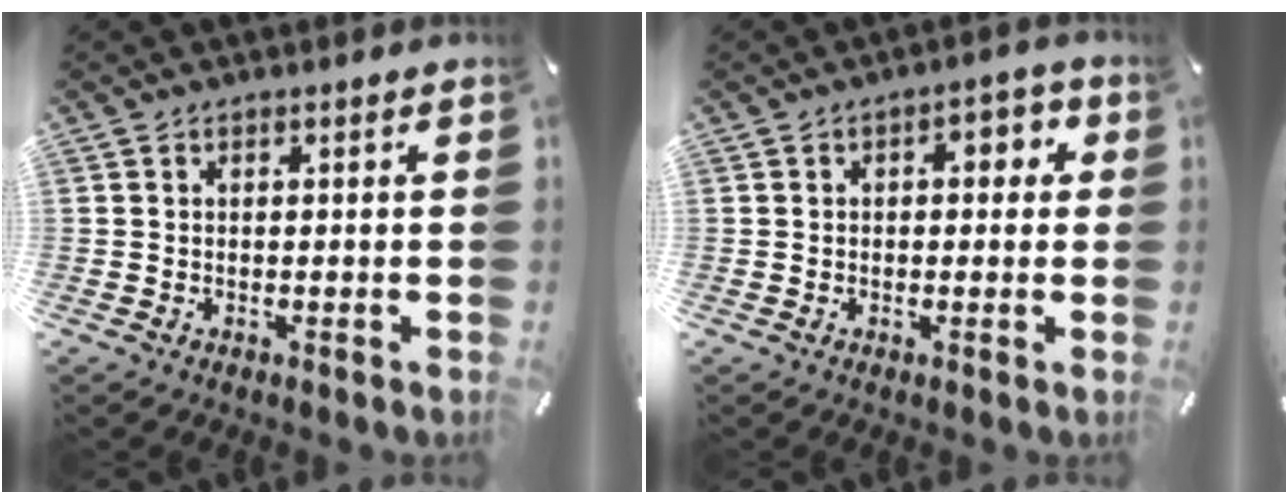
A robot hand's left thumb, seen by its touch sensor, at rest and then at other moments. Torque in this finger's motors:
{"motor_torque": [0.75, 1.17, 0.34, -0.47, 0.00]}